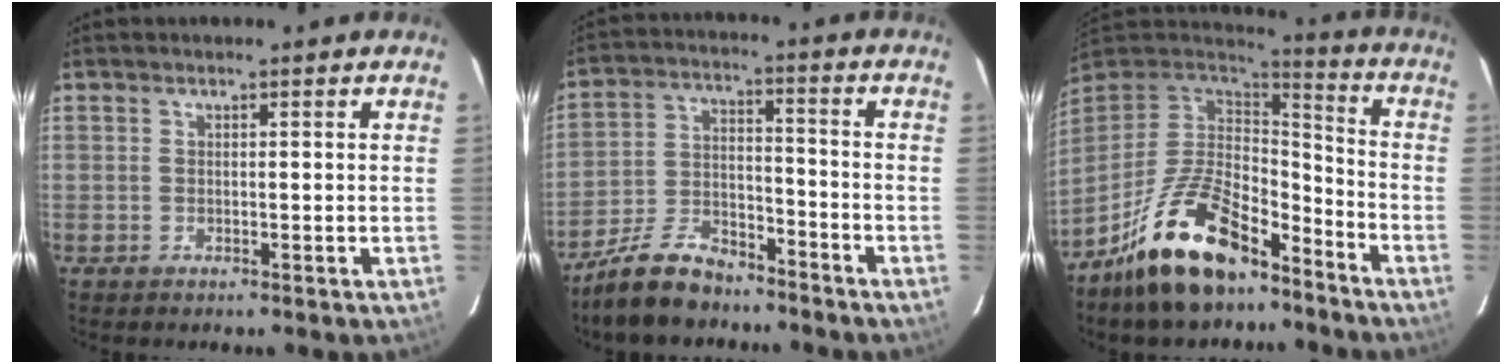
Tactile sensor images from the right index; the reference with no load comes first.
{"total": 11.6, "force": [-9.4, 4.7, 4.8], "torque": [-0.118, 0.013, -0.169]}
{"total": 19.3, "force": [-13.1, 8.2, 11.5], "torque": [-0.231, 0.004, -0.225]}